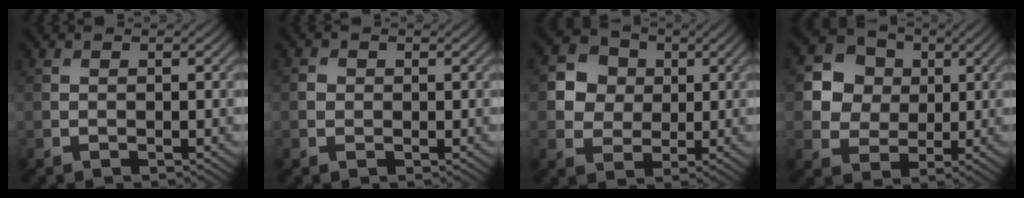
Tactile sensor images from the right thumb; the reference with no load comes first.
{"total": 1.0, "force": [0.0, 1.0, 0.3], "torque": [-0.005, -0.002, -0.004]}
{"total": 5.8, "force": [1.1, 5.1, 2.4], "torque": [-0.058, 0.009, 0.003]}
{"total": 7.3, "force": [1.7, 6.4, 3.1], "torque": [-0.092, 0.010, 0.012]}